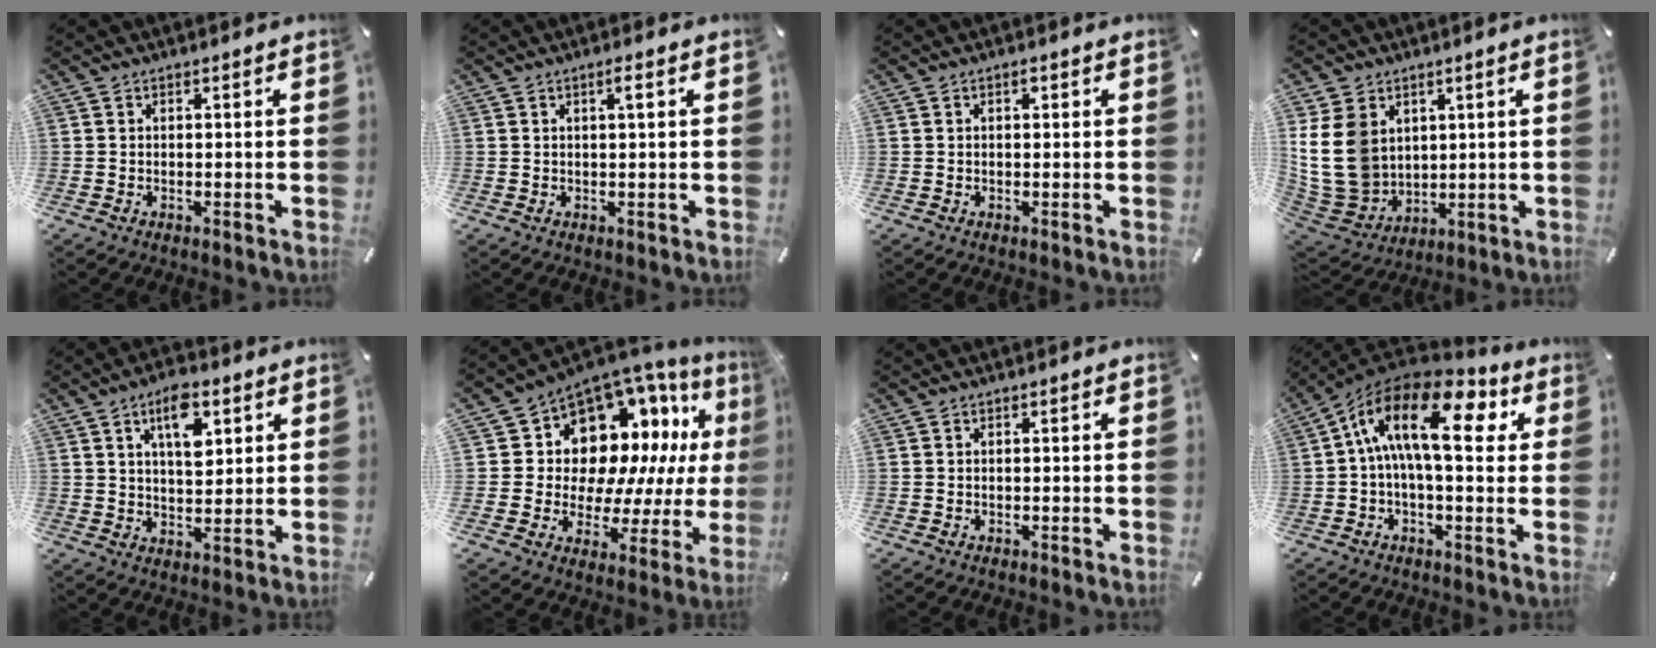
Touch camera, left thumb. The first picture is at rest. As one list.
[{"total": 1.9, "force": [0.7, 0.0, 1.7], "torque": [-0.035, 0.001, 0.010]}, {"total": 1.0, "force": [0.4, 0.5, 0.7], "torque": [-0.014, 0.004, 0.005]}, {"total": 15.5, "force": [3.8, 12.4, 8.6], "torque": [-0.213, -0.018, 0.073]}, {"total": 8.9, "force": [3.9, 4.2, 6.8], "torque": [-0.101, -0.008, 0.061]}, {"total": 14.9, "force": [6.3, 11.8, 6.6], "torque": [-0.092, -0.075, 0.126]}, {"total": 0.0}, {"total": 18.8, "force": [4.7, 8.1, 16.3], "torque": [-0.304, -0.012, 0.069]}]